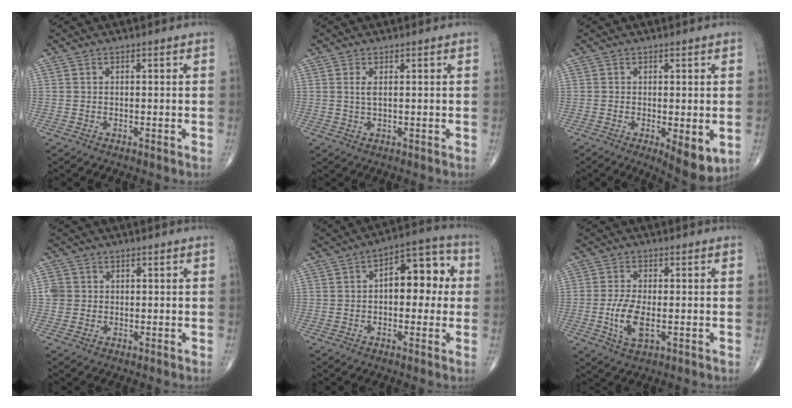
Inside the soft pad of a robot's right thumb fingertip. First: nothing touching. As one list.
[{"total": 1.6, "force": [0.4, 0.4, 1.5], "torque": [-0.035, -0.002, 0.012]}, {"total": 6.5, "force": [-1.6, 2.4, 5.9], "torque": [-0.076, -0.018, -0.018]}, {"total": 2.9, "force": [0.3, 2.8, 0.9], "torque": [-0.003, 0.007, 0.007]}, {"total": 11.3, "force": [1.0, 6.2, 9.4], "torque": [-0.091, 0.032, 0.003]}, {"total": 6.6, "force": [-1.3, 2.9, 5.8], "torque": [-0.120, -0.004, -0.023]}]